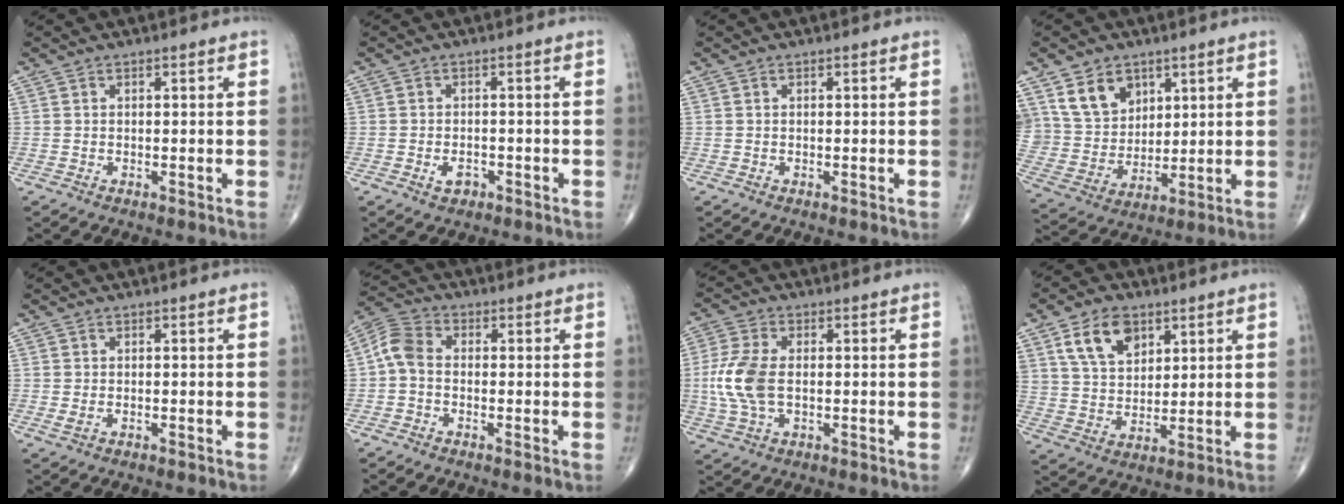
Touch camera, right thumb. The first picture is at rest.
{"total": 2.5, "force": [-1.2, 1.7, 1.5], "torque": [-0.019, 0.006, -0.018]}
{"total": 0.0}
{"total": 12.3, "force": [6.4, 9.1, 5.2], "torque": [-0.071, -0.028, 0.135]}
{"total": 0.9, "force": [-0.2, 0.5, 0.7], "torque": [-0.013, -0.001, -0.003]}
{"total": 5.5, "force": [-0.6, 3.8, 4.0], "torque": [-0.076, 0.018, -0.027]}
{"total": 9.1, "force": [-0.4, 4.9, 7.6], "torque": [-0.184, 0.005, -0.009]}
{"total": 10.4, "force": [5.3, 6.7, 6.0], "torque": [-0.087, -0.021, 0.102]}